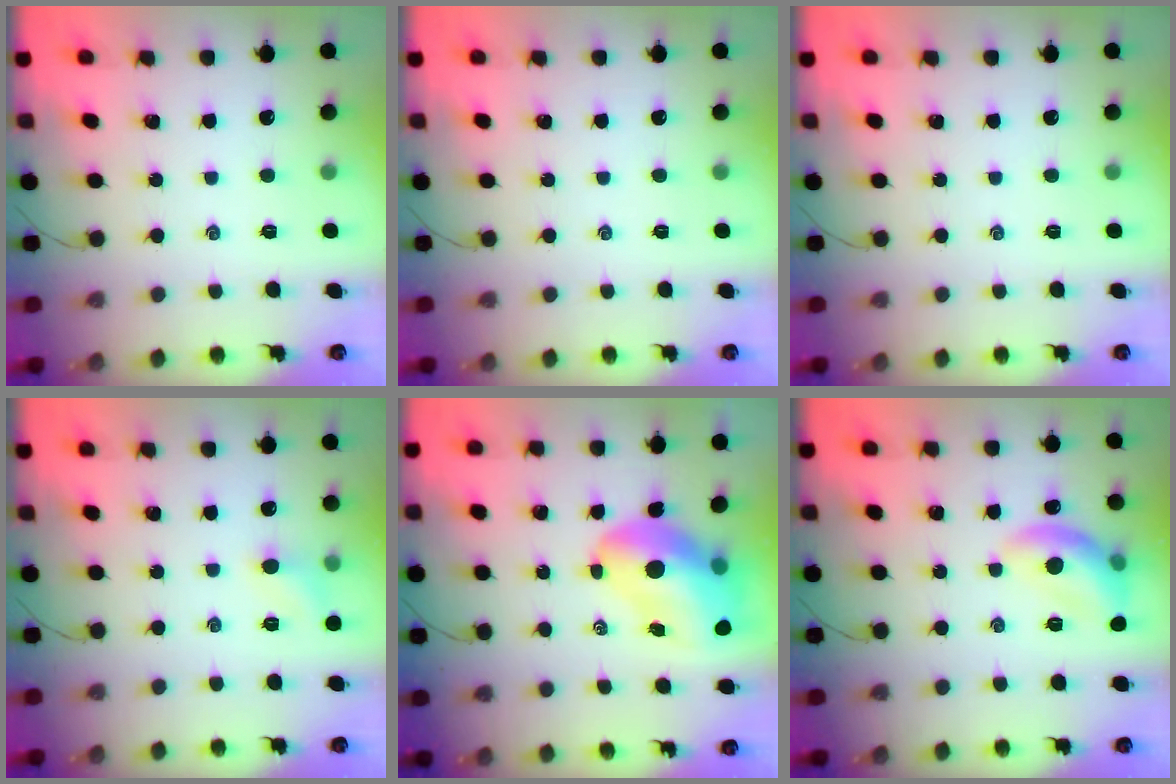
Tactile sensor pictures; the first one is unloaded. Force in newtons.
{"total": 0.0}
{"total": 0.0}
{"total": 5.8, "press": 5.6, "slide": 1.6}
{"total": 16.4, "press": 15.7, "slide": 4.8}
{"total": 12.5, "press": 12.4, "slide": 1.1}